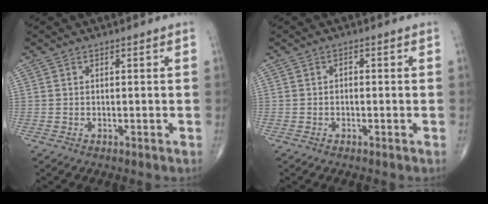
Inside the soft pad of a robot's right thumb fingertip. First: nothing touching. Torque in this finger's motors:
{"motor_torque": [-0.10, -0.08, 0.00, 0.00, 0.05]}